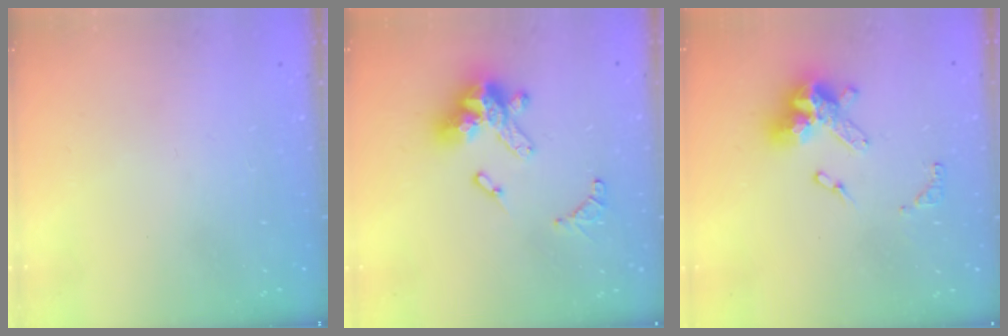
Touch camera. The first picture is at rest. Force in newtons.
{"total": 15.9, "press": 15.8, "slide": 2.0}
{"total": 14.1, "press": 14.1, "slide": 0.9}